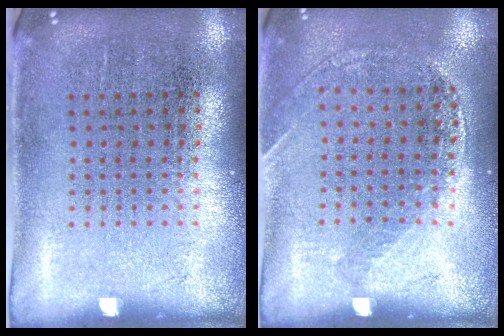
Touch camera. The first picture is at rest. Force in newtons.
{"total": 1.1, "press": 1.1, "slide": 0.4}